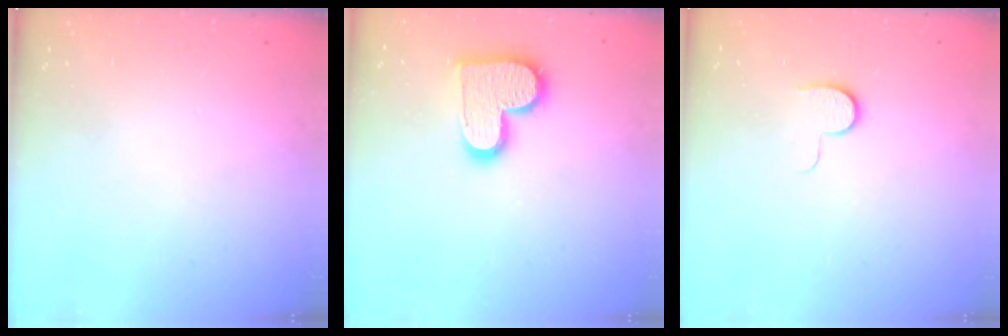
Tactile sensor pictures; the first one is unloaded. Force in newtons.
{"total": 14.0, "press": 13.9, "slide": 0.5}
{"total": 5.3, "press": 5.3, "slide": 0.5}